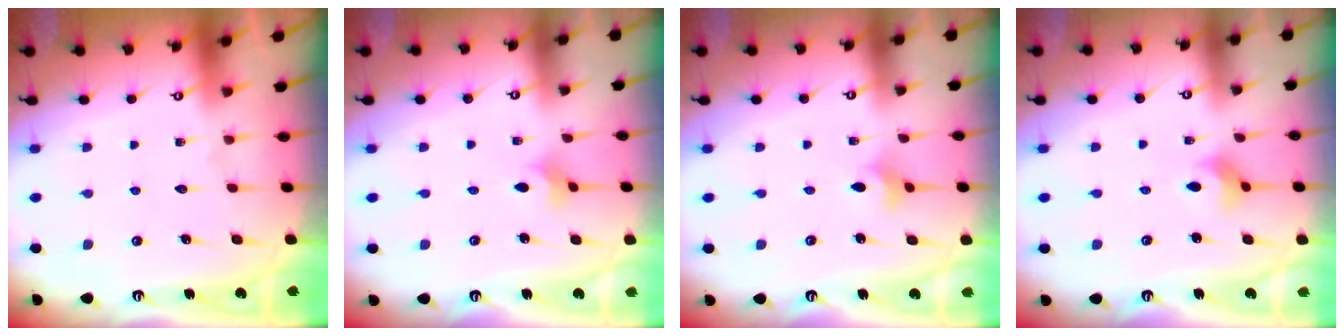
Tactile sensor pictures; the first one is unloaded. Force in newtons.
{"total": 2.5, "press": 2.5, "slide": 0.4}
{"total": 3.3, "press": 3.2, "slide": 0.8}
{"total": 3.4, "press": 3.4, "slide": 0.3}